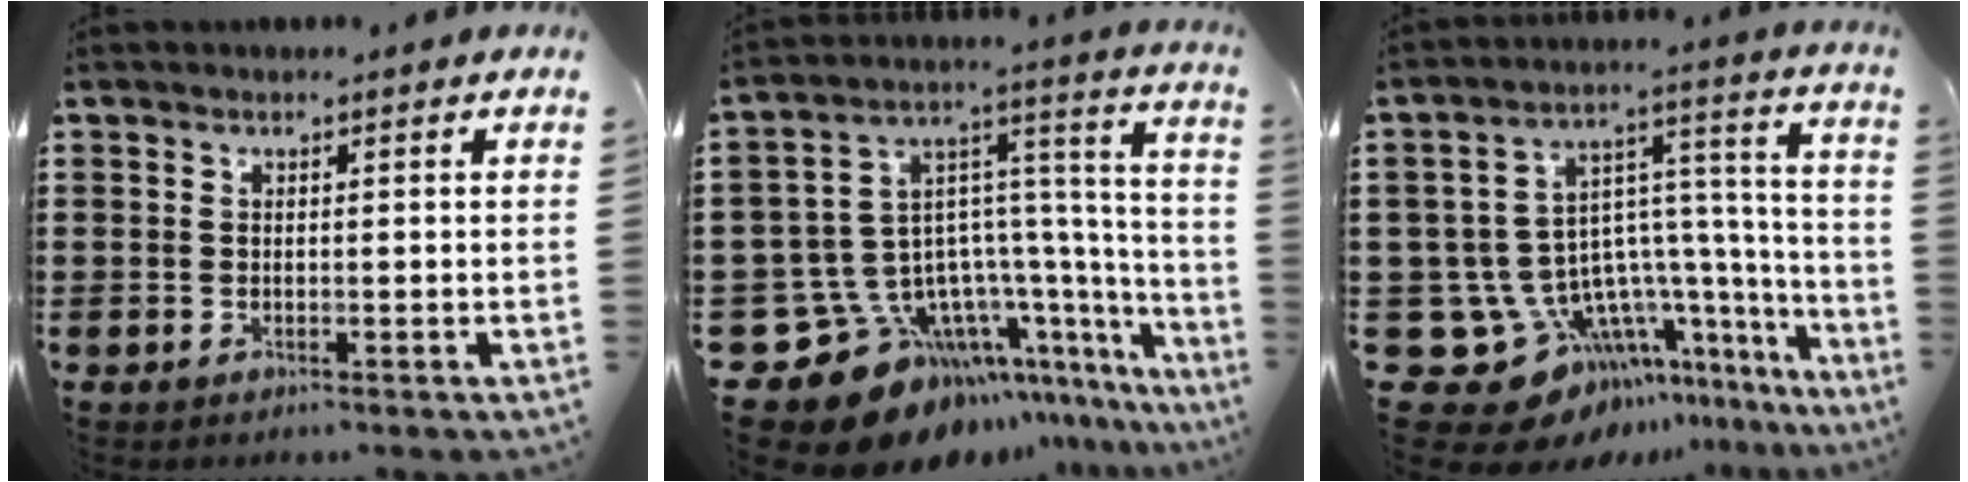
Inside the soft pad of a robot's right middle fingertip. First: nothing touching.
{"total": 14.0, "force": [-9.5, 9.0, 5.2], "torque": [-0.134, -0.015, -0.145]}
{"total": 12.5, "force": [-7.5, 8.8, 4.7], "torque": [-0.126, -0.017, -0.107]}